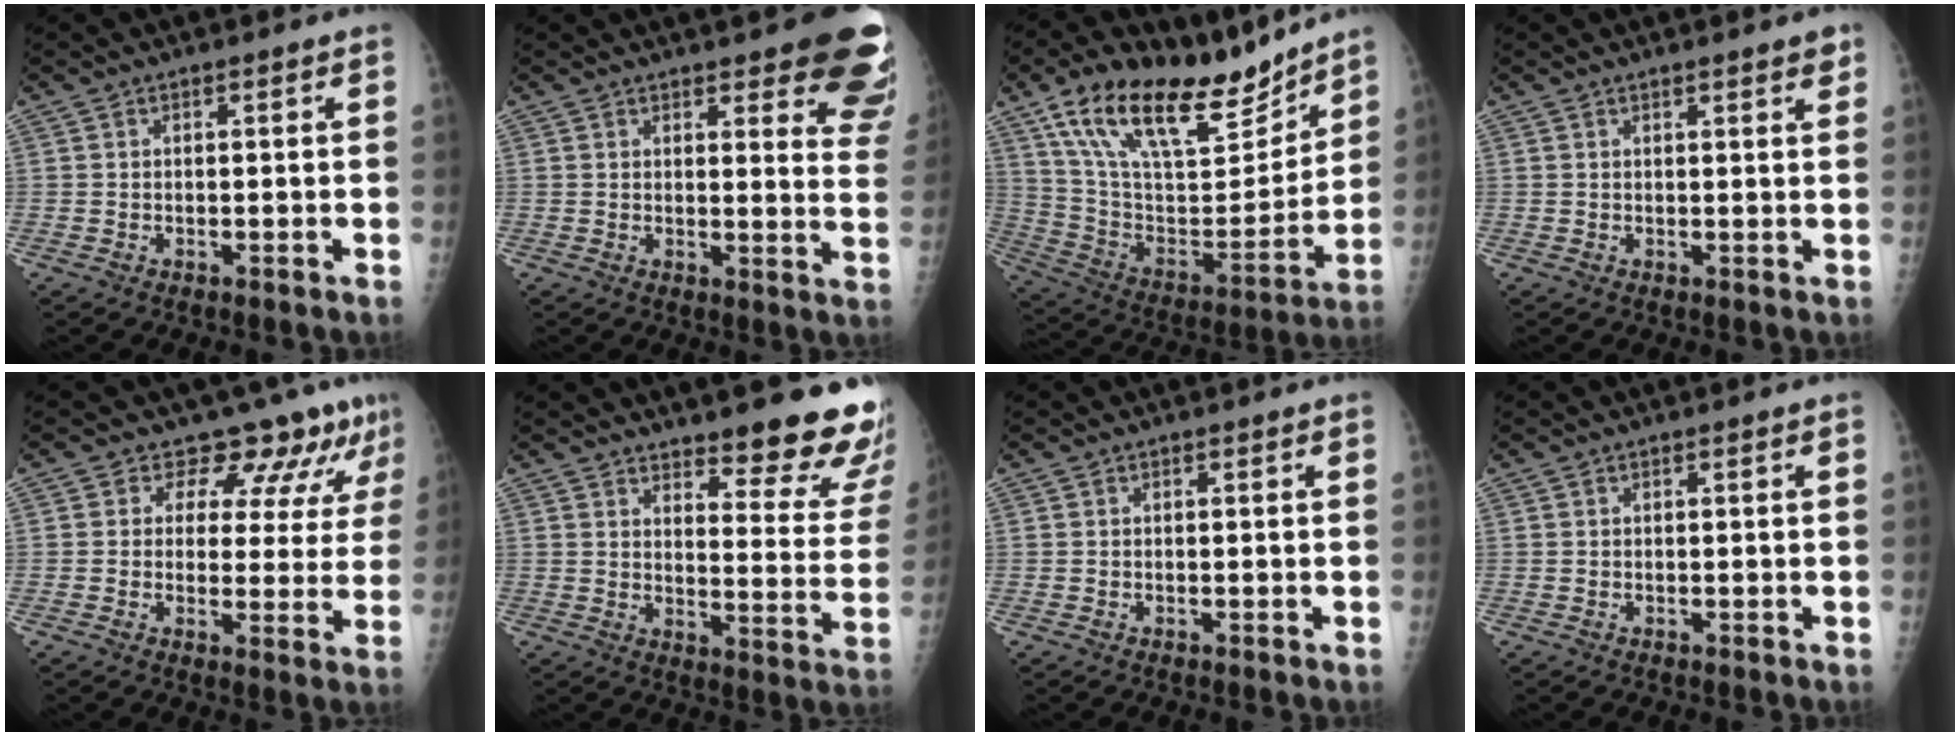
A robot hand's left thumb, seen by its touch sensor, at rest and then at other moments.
{"total": 14.6, "force": [10.2, 4.2, 9.6], "torque": [-0.074, -0.057, 0.099]}
{"total": 25.2, "force": [17.8, 10.0, 14.8], "torque": [-0.226, -0.054, 0.316]}
{"total": 2.6, "force": [1.9, 0.4, 1.8], "torque": [-0.018, -0.006, 0.023]}
{"total": 9.5, "force": [7.8, 4.5, 2.8], "torque": [0.000, -0.043, 0.080]}
{"total": 18.3, "force": [14.4, 4.4, 10.4], "torque": [-0.095, -0.109, 0.176]}
{"total": 0.0}
{"total": 0.0}